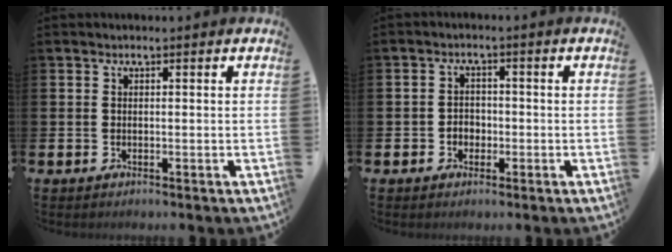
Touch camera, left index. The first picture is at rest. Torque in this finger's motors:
{"motor_torque": [0.06, 0.02, 0.06, 0.01]}